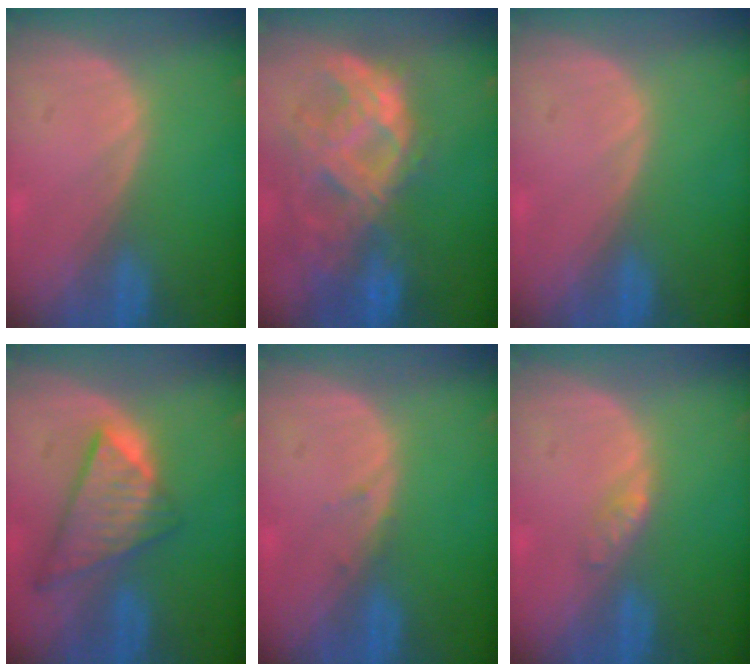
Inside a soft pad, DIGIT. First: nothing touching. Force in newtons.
{"total": 10.9, "press": 9.3, "slide": 5.7}
{"total": 0.0}
{"total": 8.6, "press": 7.4, "slide": 4.4}
{"total": 0.8, "press": 0.7, "slide": 0.3}
{"total": 1.7, "press": 1.7, "slide": 0.2}